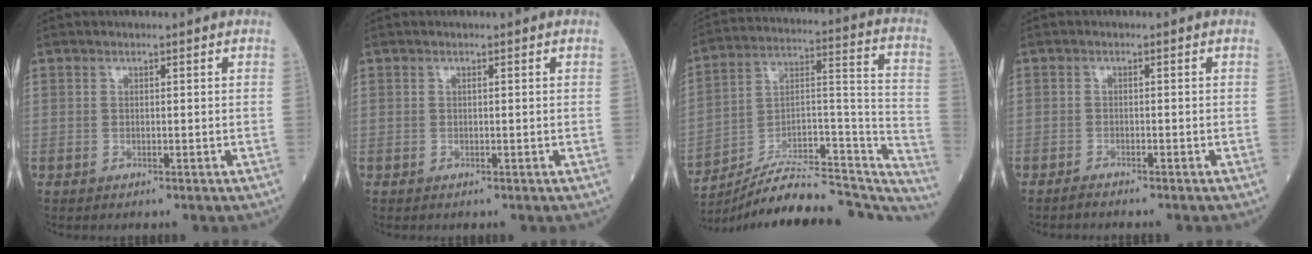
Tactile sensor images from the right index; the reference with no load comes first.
{"total": 0.0}
{"total": 27.7, "force": [-25.2, 5.9, 9.7], "torque": [-0.104, 0.047, -0.363]}
{"total": 1.6, "force": [-1.4, -0.1, 0.6], "torque": [-0.014, -0.001, -0.019]}